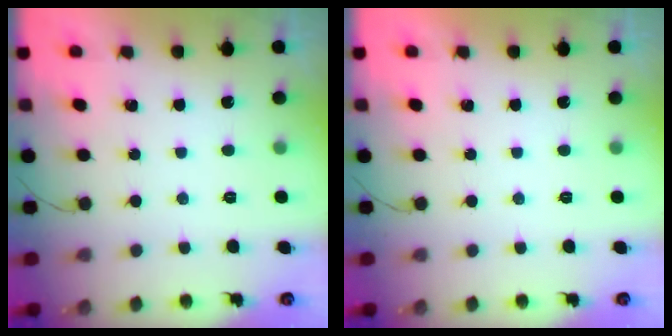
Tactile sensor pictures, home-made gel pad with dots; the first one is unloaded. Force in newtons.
{"total": 0.0}